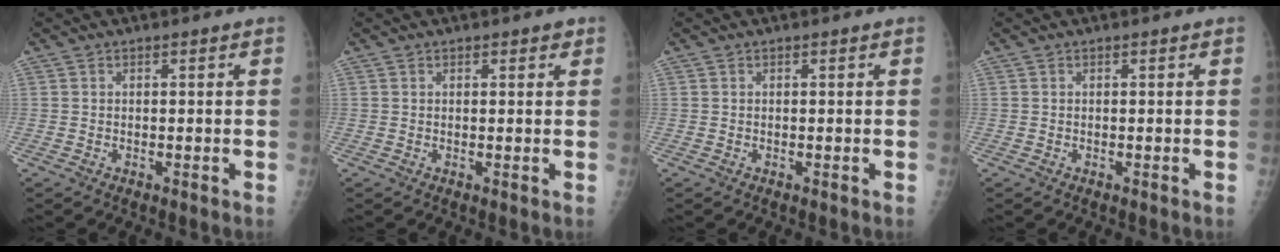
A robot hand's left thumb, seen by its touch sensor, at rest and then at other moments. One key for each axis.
{"total": 1.2, "fx": 0.8, "fy": 0.7, "fz": 0.5, "tx": 0.006, "ty": -0.003, "tz": 0.005}
{"total": 0.0}
{"total": 0.0}